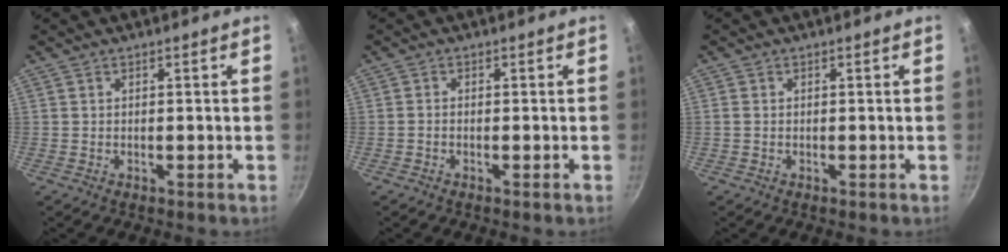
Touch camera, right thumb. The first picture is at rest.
{"total": 0.7, "force": [-0.4, 0.2, 0.4], "torque": [-0.013, 0.005, -0.013]}
{"total": 0.8, "force": [-0.1, 0.7, 0.4], "torque": [-0.008, 0.003, -0.003]}